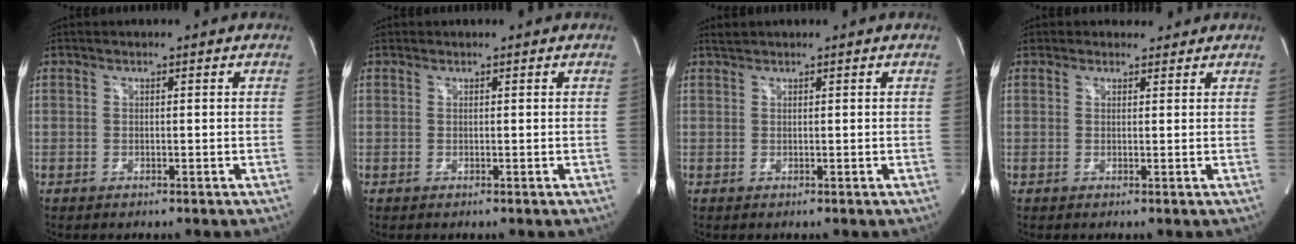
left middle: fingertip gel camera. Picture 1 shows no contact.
{"total": 0.0}
{"total": 0.8, "force": [0.8, -0.1, 0.1], "torque": [-0.011, 0.009, 0.021]}
{"total": 1.9, "force": [1.6, 1.0, -0.2], "torque": [0.000, 0.011, 0.021]}